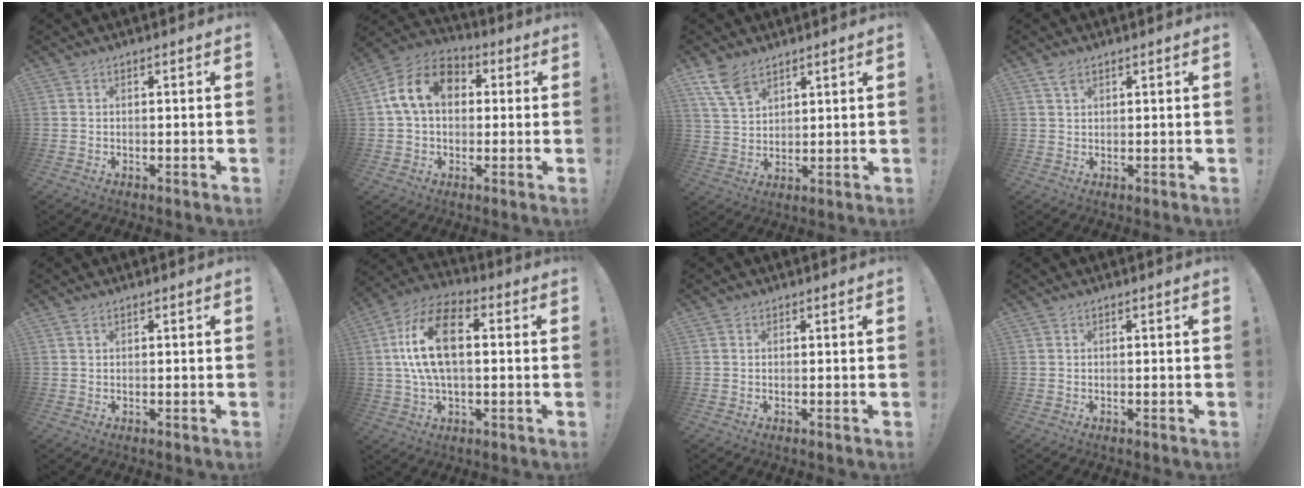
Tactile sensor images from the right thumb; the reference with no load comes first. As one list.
[{"total": 14.4, "force": [3.7, 10.3, 9.3], "torque": [-0.156, 0.011, 0.073]}, {"total": 8.3, "force": [5.8, 4.3, 4.1], "torque": [-0.080, -0.026, 0.116]}, {"total": 2.4, "force": [1.7, 1.1, 1.3], "torque": [-0.021, -0.005, 0.030]}, {"total": 0.7, "force": [0.4, 0.4, 0.3], "torque": [0.000, -0.003, 0.007]}, {"total": 16.3, "force": [2.0, 9.1, 13.5], "torque": [-0.252, 0.013, 0.034]}, {"total": 0.6, "force": [0.4, 0.4, -0.1], "torque": [0.006, 0.000, 0.007]}, {"total": 0.0}]